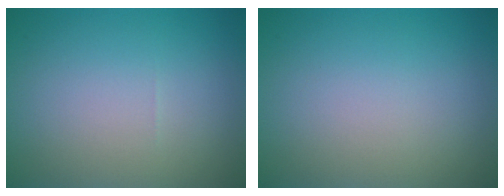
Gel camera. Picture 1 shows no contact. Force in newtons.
{"total": 0.0}